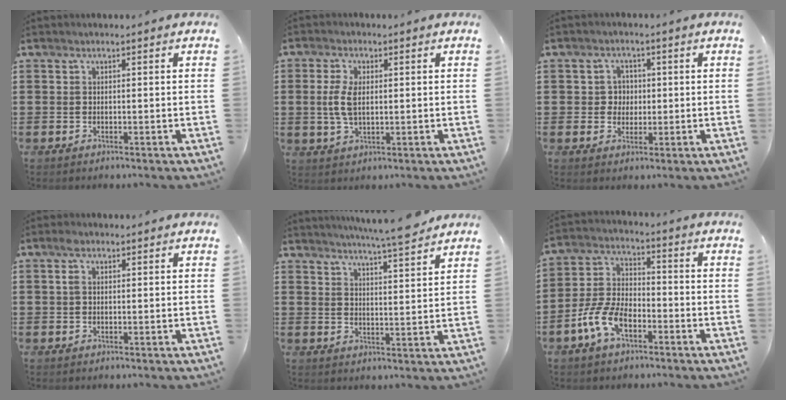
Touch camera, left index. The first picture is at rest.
{"total": 5.0, "force": [0.4, 2.5, 4.3], "torque": [-0.109, 0.001, -0.002]}
{"total": 3.2, "force": [0.1, 3.0, 1.0], "torque": [-0.034, 0.009, -0.004]}
{"total": 1.8, "force": [0.4, 0.9, 1.5], "torque": [-0.033, 0.007, 0.006]}
{"total": 5.7, "force": [5.3, -0.4, 2.0], "torque": [-0.047, -0.021, 0.093]}
{"total": 8.2, "force": [-4.3, 4.0, 5.7], "torque": [-0.142, 0.000, -0.086]}